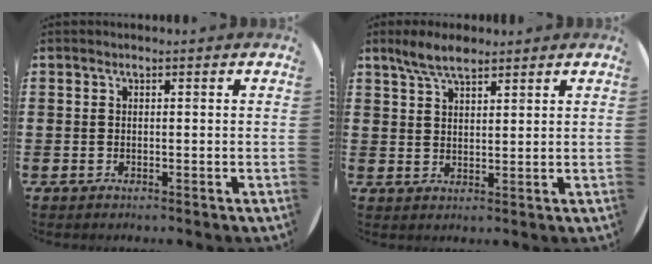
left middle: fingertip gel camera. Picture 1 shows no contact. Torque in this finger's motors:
{"motor_torque": [0.63, -0.54, 0.05, 0.03]}